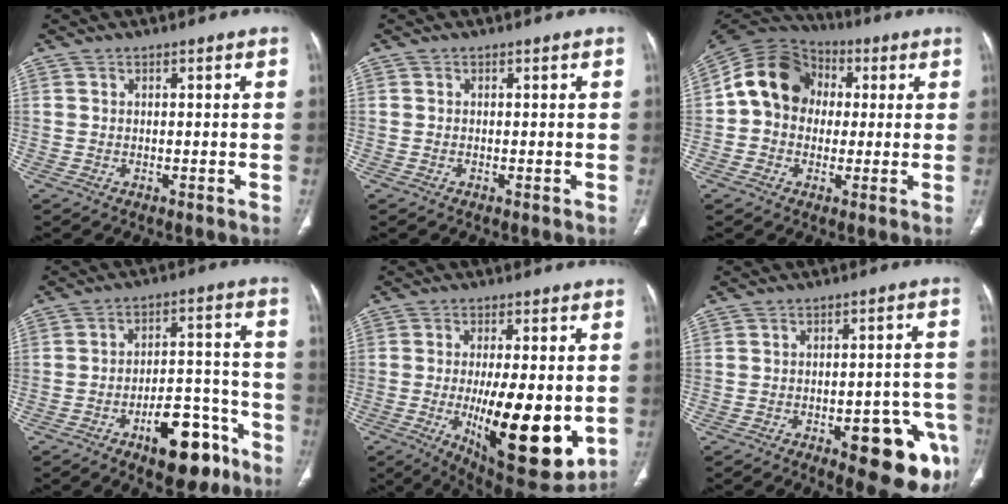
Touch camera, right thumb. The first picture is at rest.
{"total": 0.0}
{"total": 13.3, "force": [1.3, 11.1, 7.2], "torque": [-0.111, 0.031, 0.009]}
{"total": 14.0, "force": [-8.2, 6.3, 9.5], "torque": [-0.106, 0.069, -0.116]}
{"total": 20.5, "force": [-3.6, 7.0, 18.9], "torque": [-0.275, -0.031, -0.034]}
{"total": 15.9, "force": [-7.0, 6.0, 12.9], "torque": [-0.107, 0.034, -0.074]}